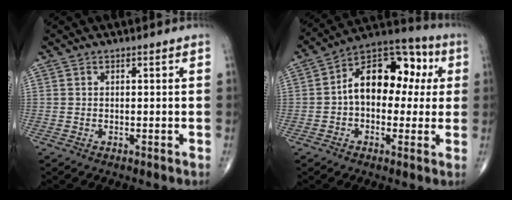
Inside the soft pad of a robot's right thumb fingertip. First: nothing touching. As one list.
[{"total": 15.6, "force": [1.6, 10.1, 11.8], "torque": [-0.136, 0.044, 0.011]}]